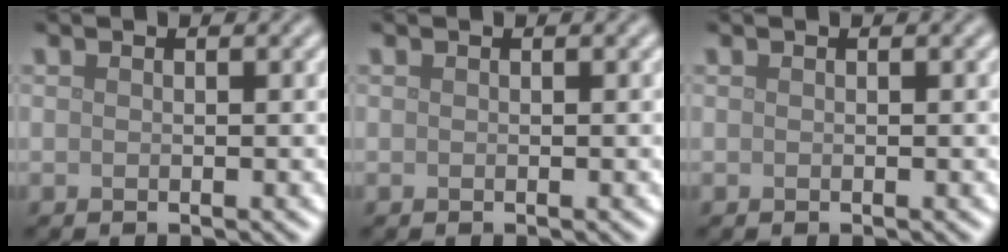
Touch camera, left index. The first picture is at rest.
{"total": 0.0}
{"total": 0.0}